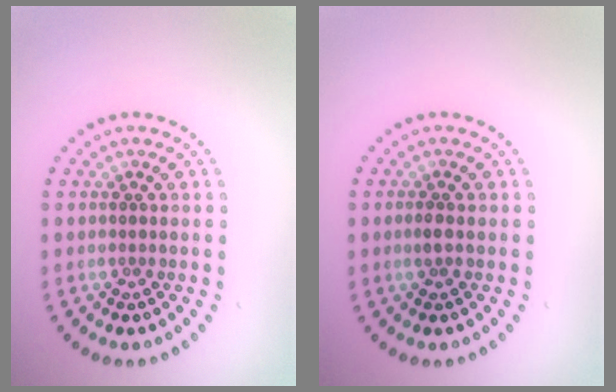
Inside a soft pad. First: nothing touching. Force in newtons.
{"total": 0.8, "press": 0.8, "slide": 0.2}